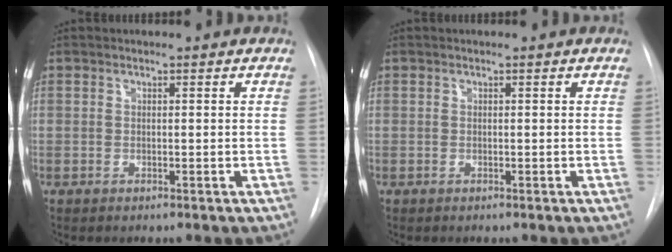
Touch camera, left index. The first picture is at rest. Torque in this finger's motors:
{"motor_torque": [-0.10, -0.05, 0.00, -0.06]}